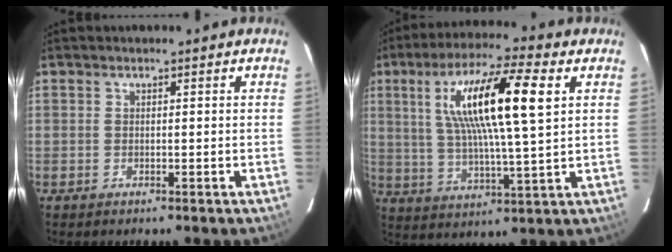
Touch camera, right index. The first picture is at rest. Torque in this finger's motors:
{"motor_torque": [1.02, 0.85, 1.05, 0.21]}